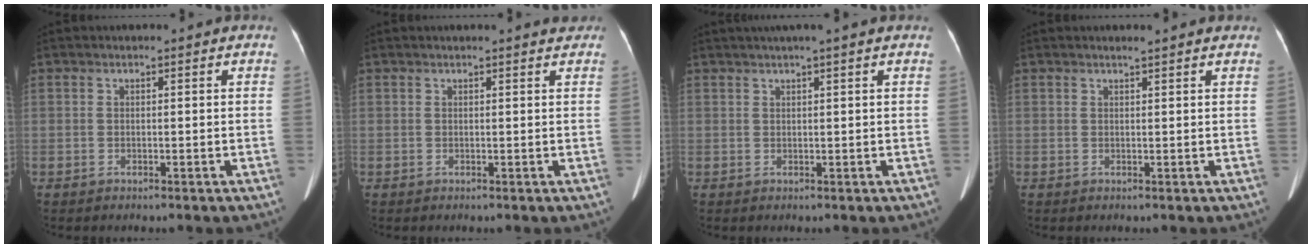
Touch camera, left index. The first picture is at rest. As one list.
[{"total": 3.9, "force": [3.6, 0.6, 1.4], "torque": [-0.015, 0.010, 0.029]}, {"total": 3.8, "force": [2.8, -1.0, 2.3], "torque": [-0.028, 0.020, 0.050]}, {"total": 1.9, "force": [1.7, -0.1, 0.9], "torque": [-0.014, 0.012, 0.024]}]